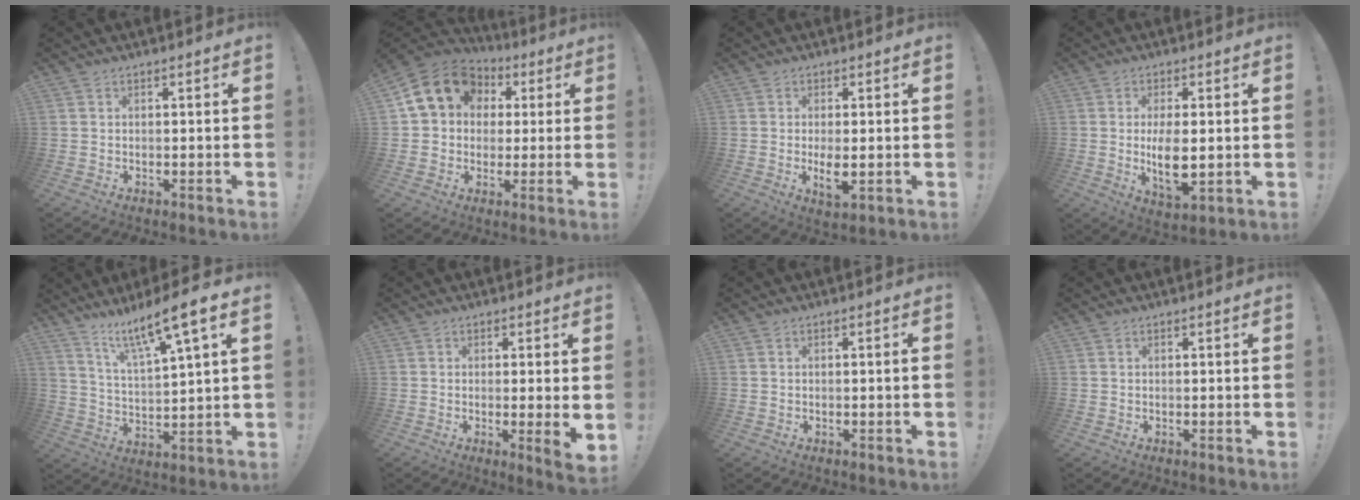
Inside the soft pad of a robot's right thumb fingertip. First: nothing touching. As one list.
[{"total": 15.2, "force": [5.2, 12.2, 7.5], "torque": [-0.104, -0.012, 0.105]}, {"total": 4.9, "force": [-0.3, 1.8, 4.6], "torque": [-0.075, -0.006, -0.002]}, {"total": 9.4, "force": [-0.2, 4.3, 8.3], "torque": [-0.144, -0.015, -0.003]}, {"total": 12.6, "force": [9.1, 1.1, 8.6], "torque": [-0.147, -0.057, 0.143]}, {"total": 4.6, "force": [0.1, 0.2, 4.5], "torque": [-0.060, -0.011, 0.007]}, {"total": 1.1, "force": [0.0, -0.1, 1.1], "torque": [-0.021, 0.002, -0.001]}, {"total": 0.0}]